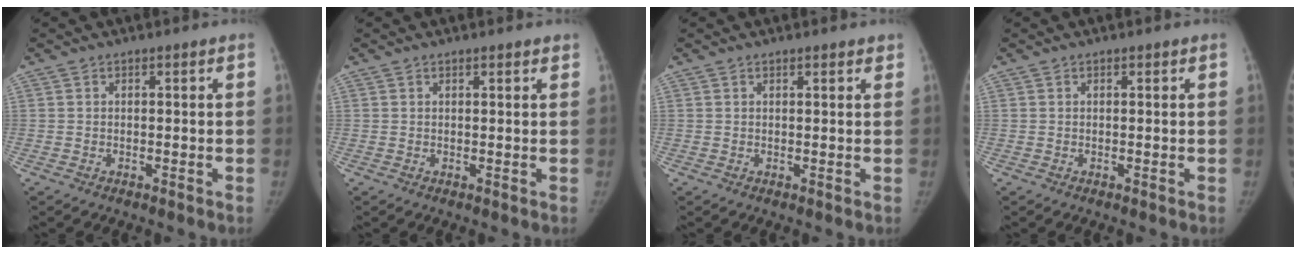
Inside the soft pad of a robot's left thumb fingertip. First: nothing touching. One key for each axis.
{"total": 1.4, "fx": 1.1, "fy": 0.3, "fz": 0.7, "tx": -0.006, "ty": -0.001, "tz": 0.014}
{"total": 1.7, "fx": 1.4, "fy": 0.5, "fz": 0.9, "tx": -0.006, "ty": -0.002, "tz": 0.017}
{"total": 0.0}